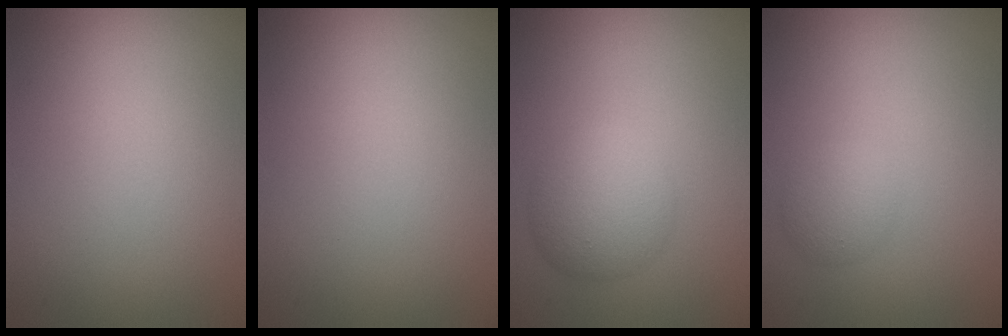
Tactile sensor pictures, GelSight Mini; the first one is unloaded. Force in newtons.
{"total": 0.0}
{"total": 4.5, "press": 4.5, "slide": 0.1}
{"total": 2.0, "press": 2.0, "slide": 0.1}